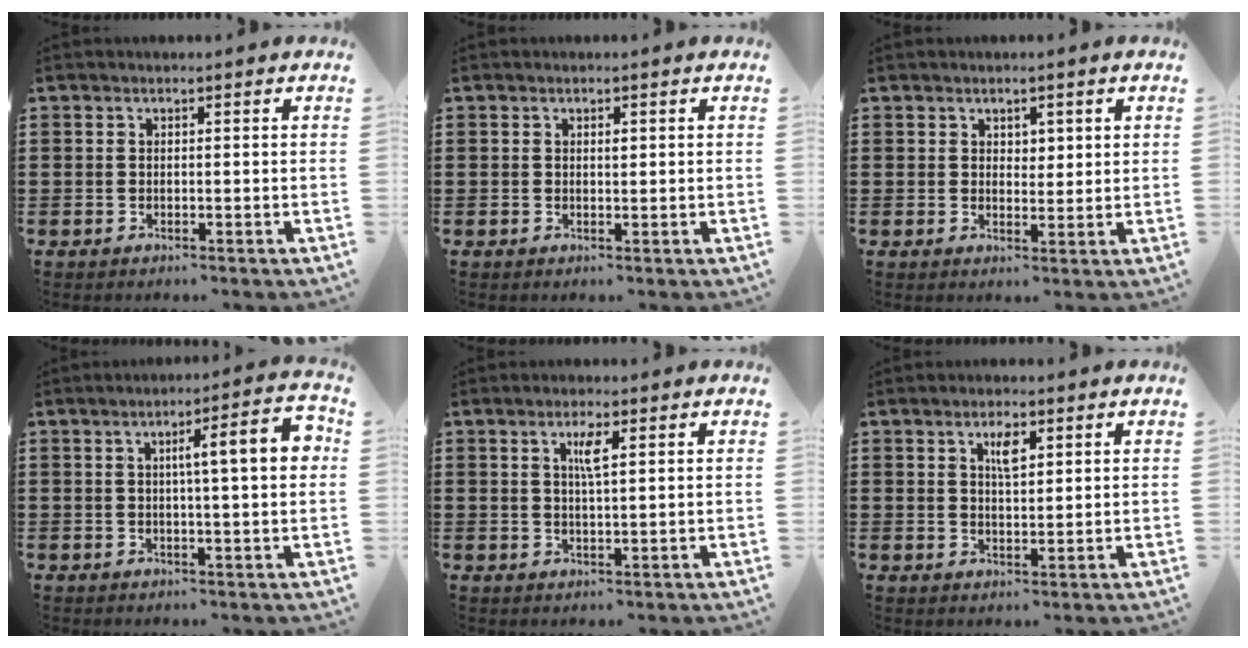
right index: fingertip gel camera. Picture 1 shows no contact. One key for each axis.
{"total": 0.8, "fx": 0.3, "fy": 0.4, "fz": 0.6, "tx": -0.005, "ty": -0.003, "tz": 0.003}
{"total": 1.8, "fx": 1.3, "fy": 1.2, "fz": 0.5, "tx": -0.014, "ty": 0.008, "tz": 0.025}
{"total": 8.4, "fx": 1.6, "fy": 1.2, "fz": 8.1, "tx": -0.121, "ty": -0.007, "tz": 0.013}
{"total": 2.9, "fx": 1.2, "fy": 0.4, "fz": 2.6, "tx": -0.047, "ty": -0.001, "tz": 0.016}
{"total": 3.2, "fx": 1.6, "fy": 1.1, "fz": 2.6, "tx": -0.041, "ty": -0.001, "tz": 0.022}